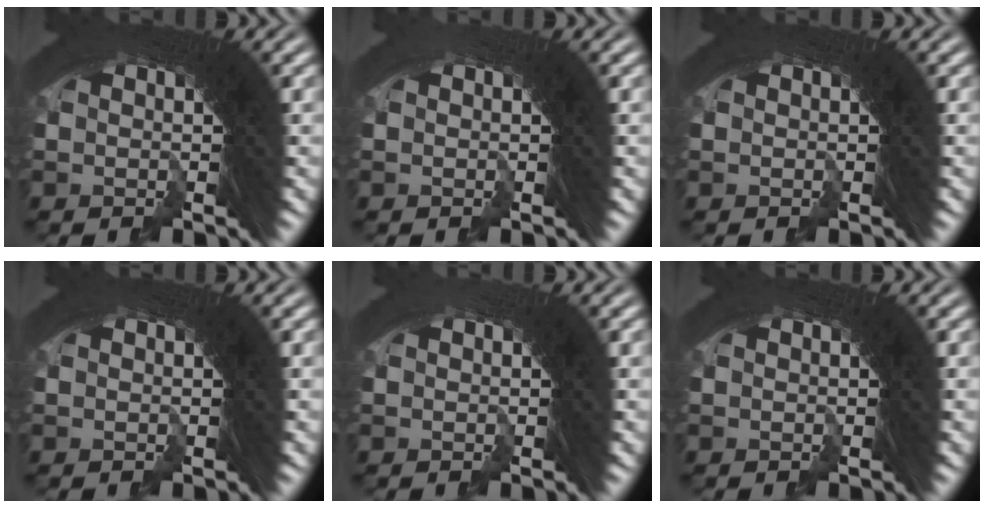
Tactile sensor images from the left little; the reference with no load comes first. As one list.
[{"total": 0.7, "force": [-0.3, -0.3, -0.5], "torque": [0.006, -0.001, -0.004]}, {"total": 0.0}, {"total": 0.0}, {"total": 0.5, "force": [-0.3, -0.2, -0.4], "torque": [0.004, -0.001, -0.003]}, {"total": 0.0}]